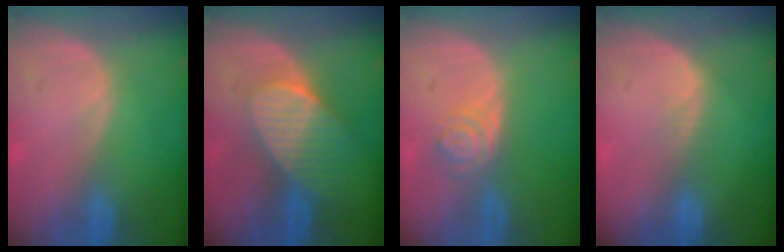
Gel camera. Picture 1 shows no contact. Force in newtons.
{"total": 7.4, "press": 6.7, "slide": 3.1}
{"total": 4.3, "press": 3.7, "slide": 2.2}
{"total": 2.0, "press": 1.1, "slide": 1.7}